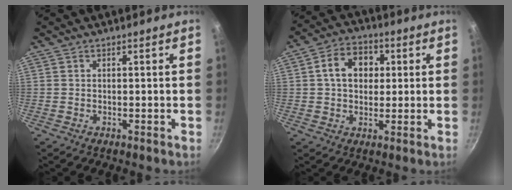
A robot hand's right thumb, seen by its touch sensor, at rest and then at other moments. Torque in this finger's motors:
{"motor_torque": [-0.93, 1.02, 1.02, -0.27, 0.21]}